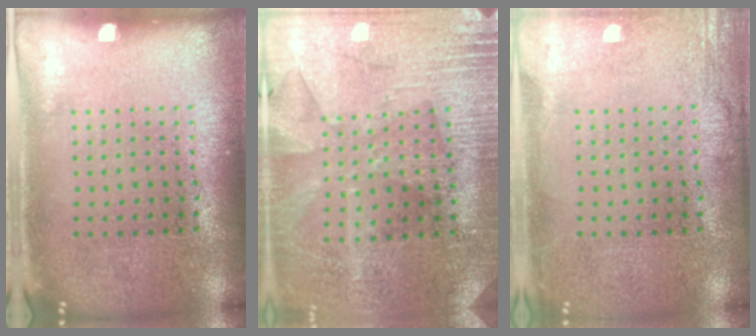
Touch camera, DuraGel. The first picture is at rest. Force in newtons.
{"total": 2.9, "press": 2.8, "slide": 0.5}
{"total": 2.4, "press": 2.4, "slide": 0.3}